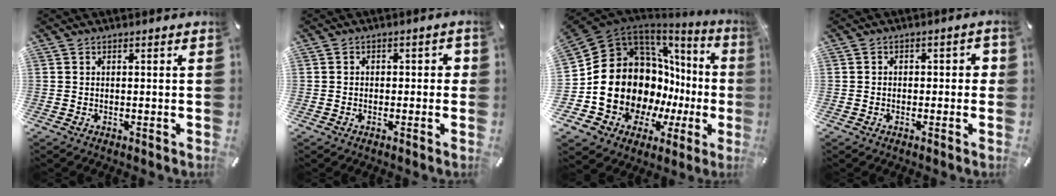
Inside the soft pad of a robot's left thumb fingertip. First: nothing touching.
{"total": 2.1, "force": [-0.9, 1.5, 1.1], "torque": [-0.013, 0.008, -0.023]}
{"total": 19.9, "force": [-2.0, 16.0, 11.6], "torque": [-0.191, -0.049, 0.003]}
{"total": 2.4, "force": [-1.1, 1.7, 1.4], "torque": [-0.025, 0.013, -0.024]}